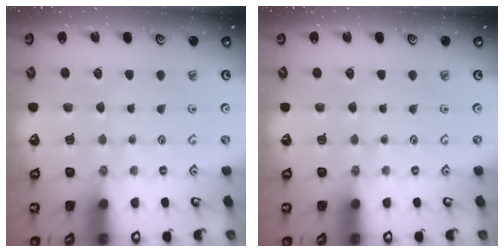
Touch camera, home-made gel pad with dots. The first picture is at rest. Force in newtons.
{"total": 0.0}